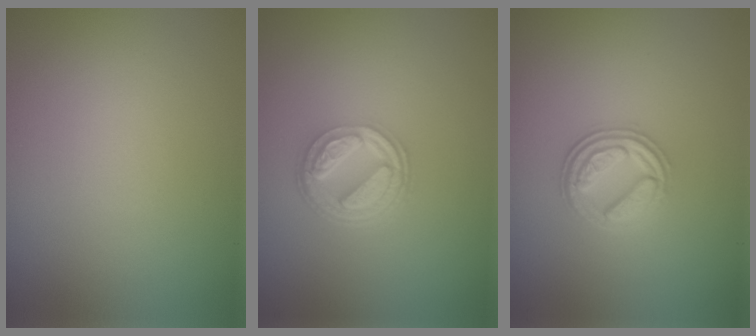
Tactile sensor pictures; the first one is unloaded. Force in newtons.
{"total": 5.0, "press": 3.8, "slide": 3.2}
{"total": 3.5, "press": 3.0, "slide": 1.8}